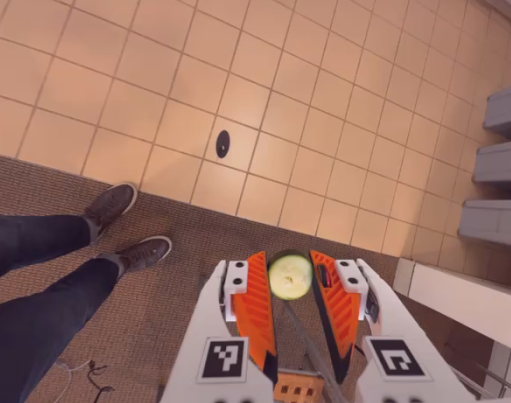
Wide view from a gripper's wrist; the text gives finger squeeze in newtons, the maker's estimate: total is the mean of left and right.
{"total": 6.7, "left": 6.5, "right": 6.9}